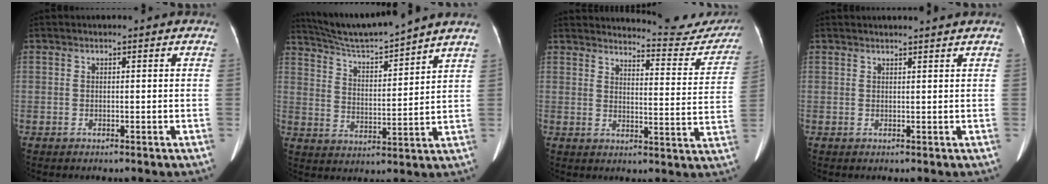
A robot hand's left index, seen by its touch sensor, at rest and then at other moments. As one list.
[{"total": 12.4, "force": [11.5, -1.6, 4.2], "torque": [-0.080, 0.004, 0.195]}, {"total": 14.4, "force": [14.2, 1.7, 2.0], "torque": [-0.008, -0.067, 0.150]}, {"total": 2.7, "force": [2.5, -0.6, 0.8], "torque": [-0.009, 0.005, 0.033]}]